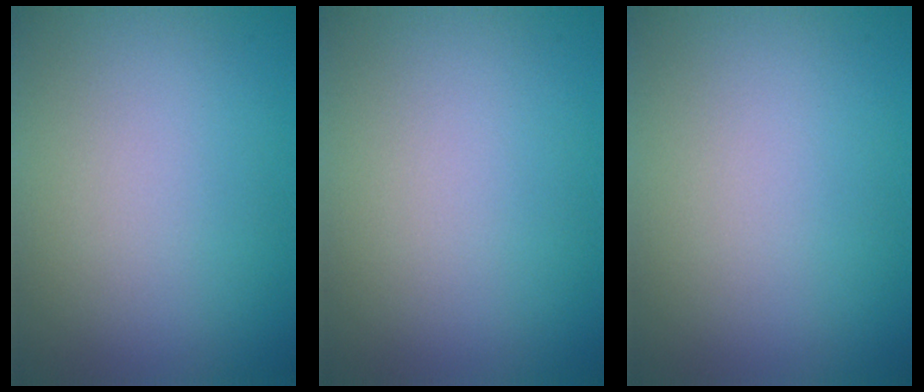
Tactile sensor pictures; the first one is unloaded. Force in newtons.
{"total": 0.0}
{"total": 0.0}